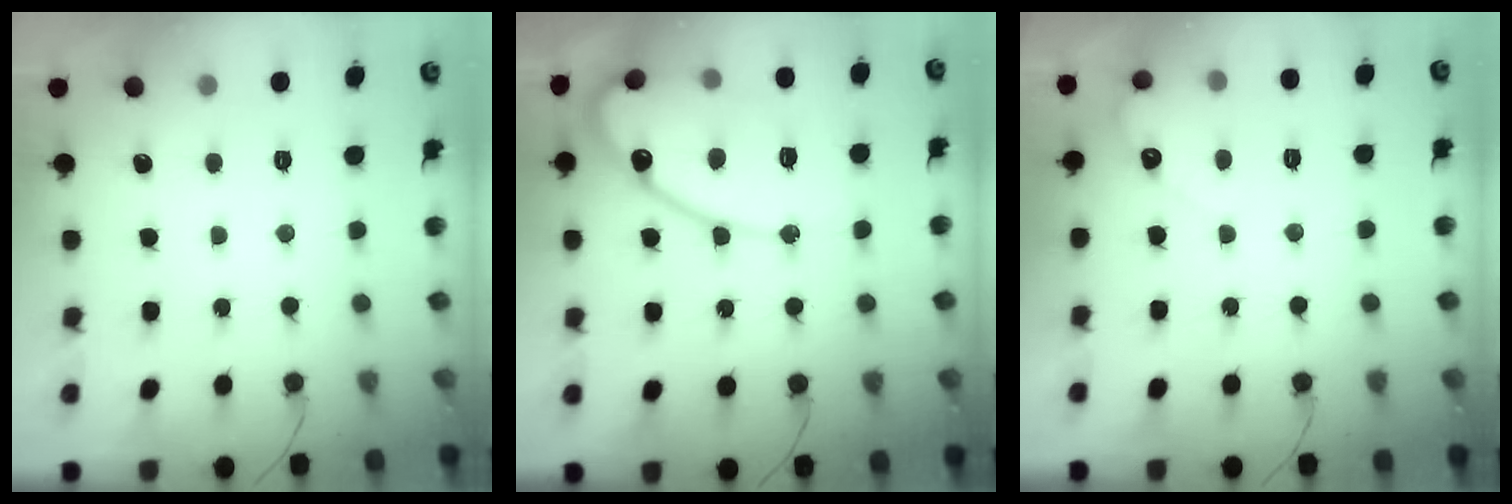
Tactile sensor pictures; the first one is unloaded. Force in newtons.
{"total": 15.1, "press": 15.0, "slide": 1.6}
{"total": 3.1, "press": 3.0, "slide": 0.2}